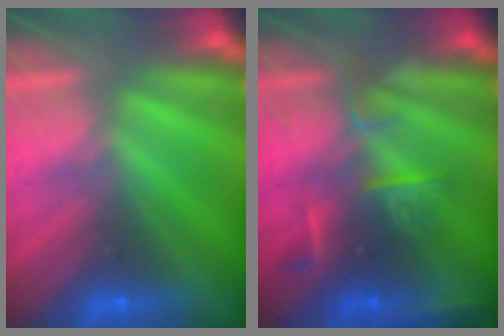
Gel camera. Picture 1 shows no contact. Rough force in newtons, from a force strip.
{"total": 2.5}